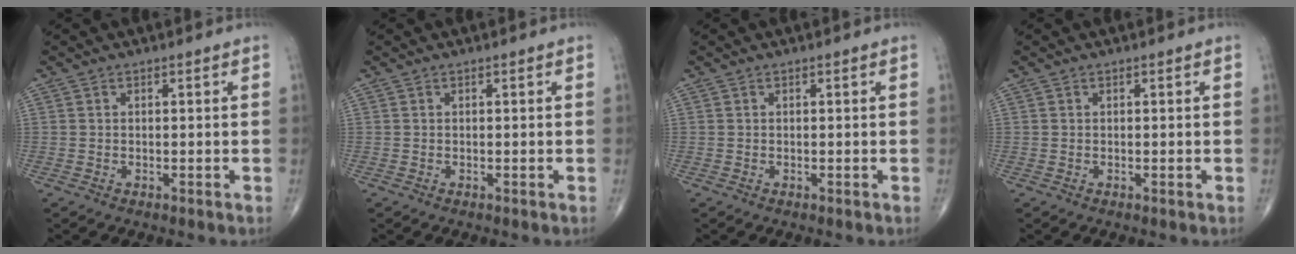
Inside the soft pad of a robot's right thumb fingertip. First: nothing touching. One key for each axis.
{"total": 0.0}
{"total": 0.0}
{"total": 0.0}